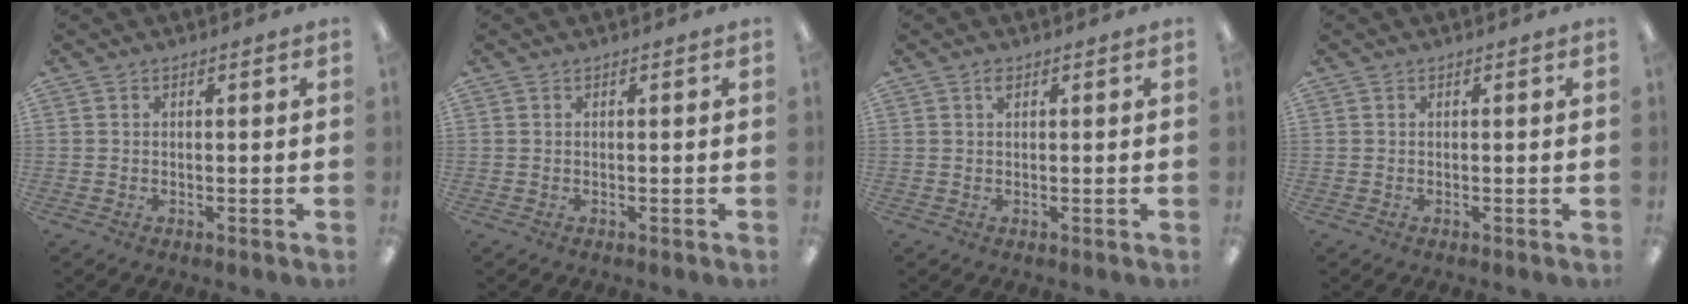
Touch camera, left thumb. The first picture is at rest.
{"total": 0.0}
{"total": 1.3, "force": [0.7, 0.5, 0.9], "torque": [-0.020, 0.004, 0.012]}
{"total": 0.0}